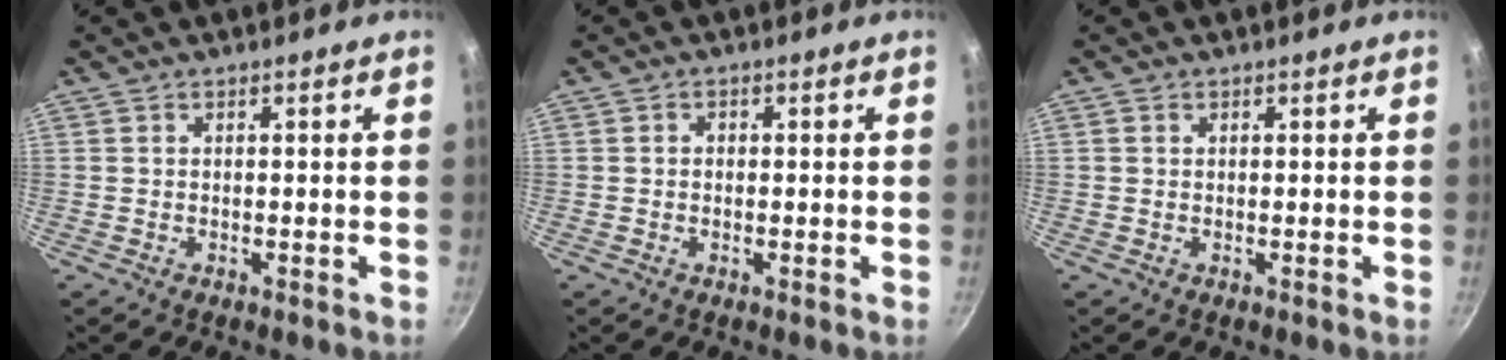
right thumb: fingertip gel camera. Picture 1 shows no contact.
{"total": 0.9, "force": [-0.1, 0.8, 0.4], "torque": [-0.006, 0.005, -0.002]}
{"total": 0.7, "force": [0.3, 0.6, 0.2], "torque": [-0.003, 0.003, 0.003]}